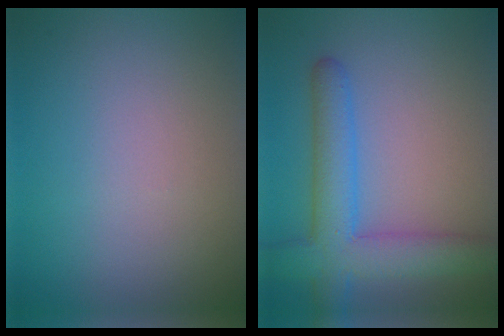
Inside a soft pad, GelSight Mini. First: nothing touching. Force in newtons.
{"total": 6.2, "press": 6.2, "slide": 0.2}